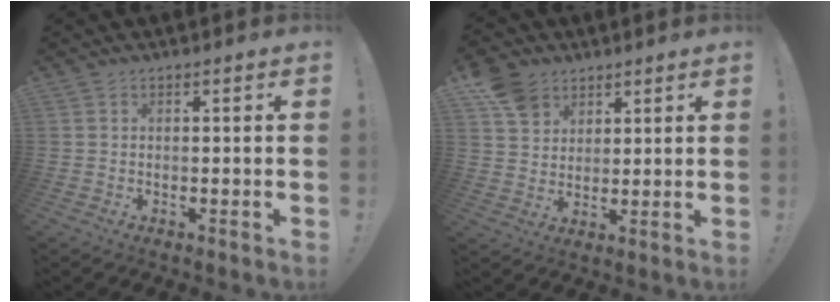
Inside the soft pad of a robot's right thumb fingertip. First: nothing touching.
{"total": 8.8, "force": [5.3, 6.4, 2.9], "torque": [-0.035, -0.030, 0.106]}